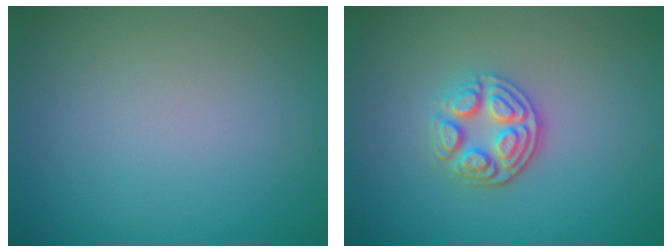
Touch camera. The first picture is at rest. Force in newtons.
{"total": 3.5, "press": 3.0, "slide": 1.8}